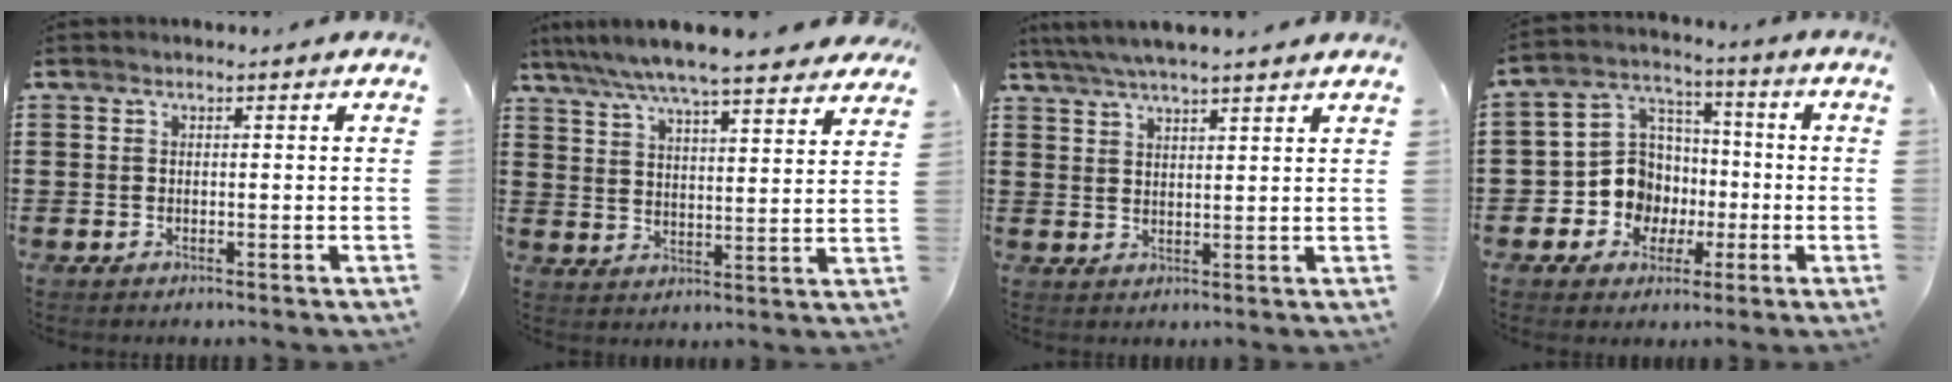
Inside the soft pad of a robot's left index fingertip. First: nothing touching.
{"total": 7.2, "force": [6.6, 0.0, 3.0], "torque": [-0.082, -0.035, 0.114]}
{"total": 4.3, "force": [3.9, -0.1, 1.8], "torque": [-0.046, -0.011, 0.070]}
{"total": 9.8, "force": [-1.7, 9.1, 3.2], "torque": [-0.110, 0.010, -0.027]}